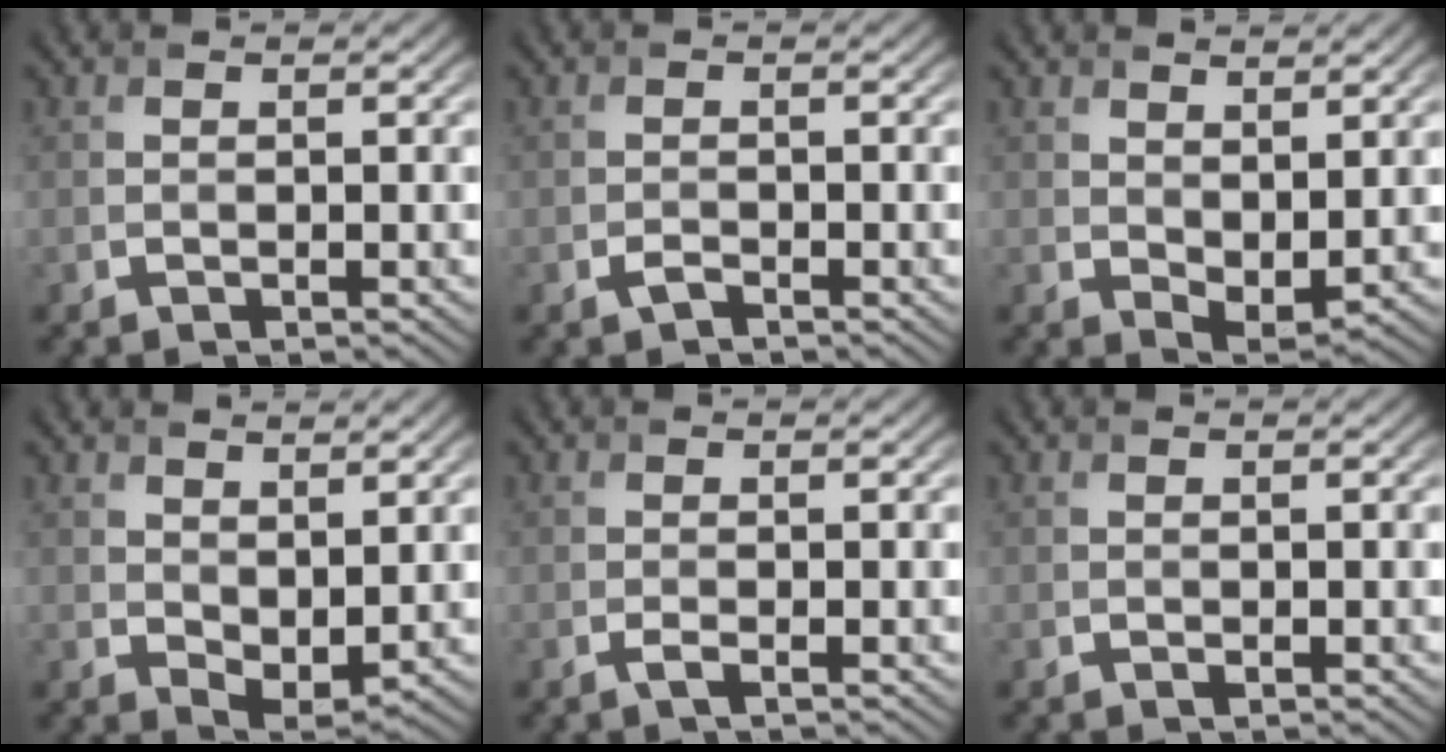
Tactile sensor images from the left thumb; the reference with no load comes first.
{"total": 1.1, "force": [-0.8, 0.4, 0.7], "torque": [-0.016, -0.001, -0.015]}
{"total": 3.3, "force": [1.5, 1.9, 2.3], "torque": [-0.045, -0.011, 0.032]}
{"total": 3.9, "force": [1.8, 2.3, 2.7], "torque": [-0.052, -0.011, 0.038]}
{"total": 0.9, "force": [-0.4, 0.1, 0.8], "torque": [-0.019, -0.003, -0.009]}
{"total": 0.0}